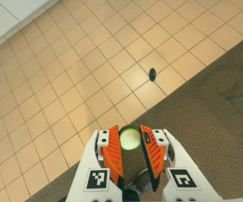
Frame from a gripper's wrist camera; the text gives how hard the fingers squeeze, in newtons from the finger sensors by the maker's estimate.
{"total": 8.5, "left": 8.7, "right": 8.3}